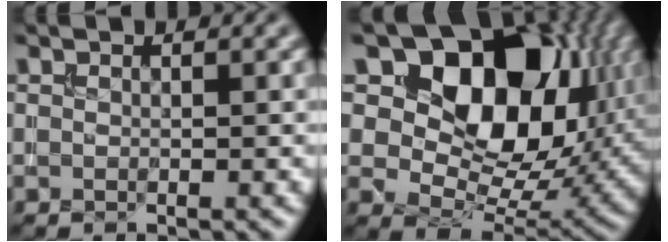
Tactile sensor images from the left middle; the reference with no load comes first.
{"total": 15.4, "force": [5.9, 10.1, 10.1], "torque": [-0.157, 0.003, 0.094]}